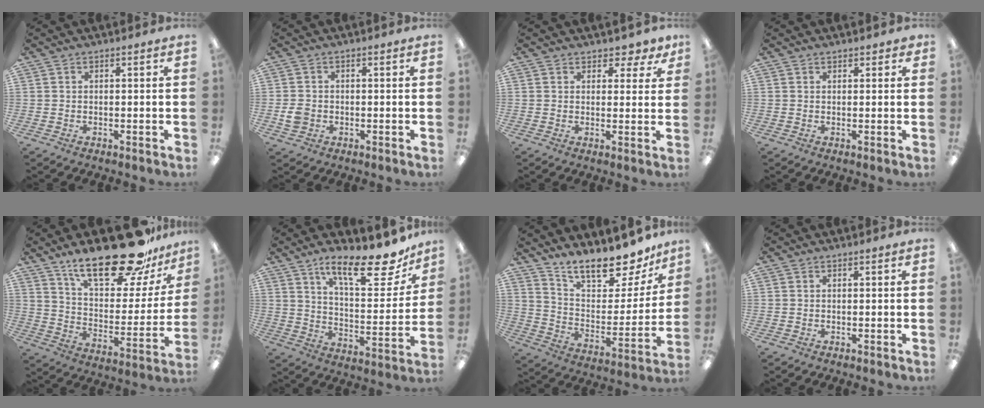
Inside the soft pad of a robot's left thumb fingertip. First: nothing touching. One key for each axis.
{"total": 3.1, "fx": -0.6, "fy": 2.7, "fz": 1.4, "tx": -0.015, "ty": 0.001, "tz": -0.011}
{"total": 3.5, "fx": 2.6, "fy": 2.2, "fz": 1.0, "tx": -0.001, "ty": -0.011, "tz": 0.044}
{"total": 1.3, "fx": 1.1, "fy": 0.7, "fz": 0.3, "tx": 0.000, "ty": -0.002, "tz": 0.020}
{"total": 26.3, "fx": 19.1, "fy": 9.6, "fz": 15.3, "tx": -0.238, "ty": -0.117, "tz": 0.320}
{"total": 19.5, "fx": 13.7, "fy": 6.0, "fz": 12.4, "tx": -0.182, "ty": -0.090, "tz": 0.221}
{"total": 16.6, "fx": 14.6, "fy": 4.6, "fz": 6.3, "tx": -0.109, "ty": -0.112, "tz": 0.255}
{"total": 0.0}